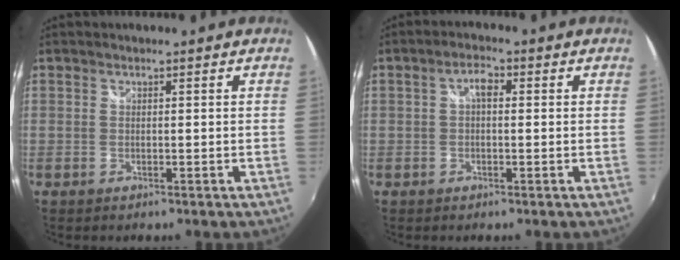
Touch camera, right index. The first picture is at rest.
{"total": 2.8, "force": [0.3, 1.4, 2.4], "torque": [-0.043, 0.010, 0.002]}